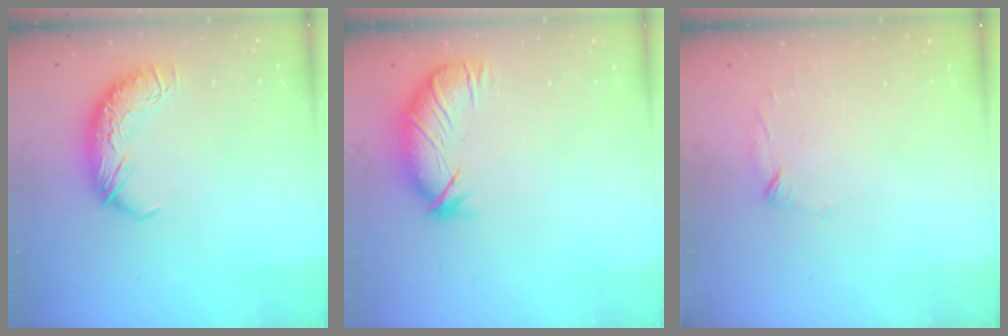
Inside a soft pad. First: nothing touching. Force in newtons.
{"total": 3.1, "press": 2.5, "slide": 1.8}
{"total": 7.0, "press": 7.0, "slide": 0.8}